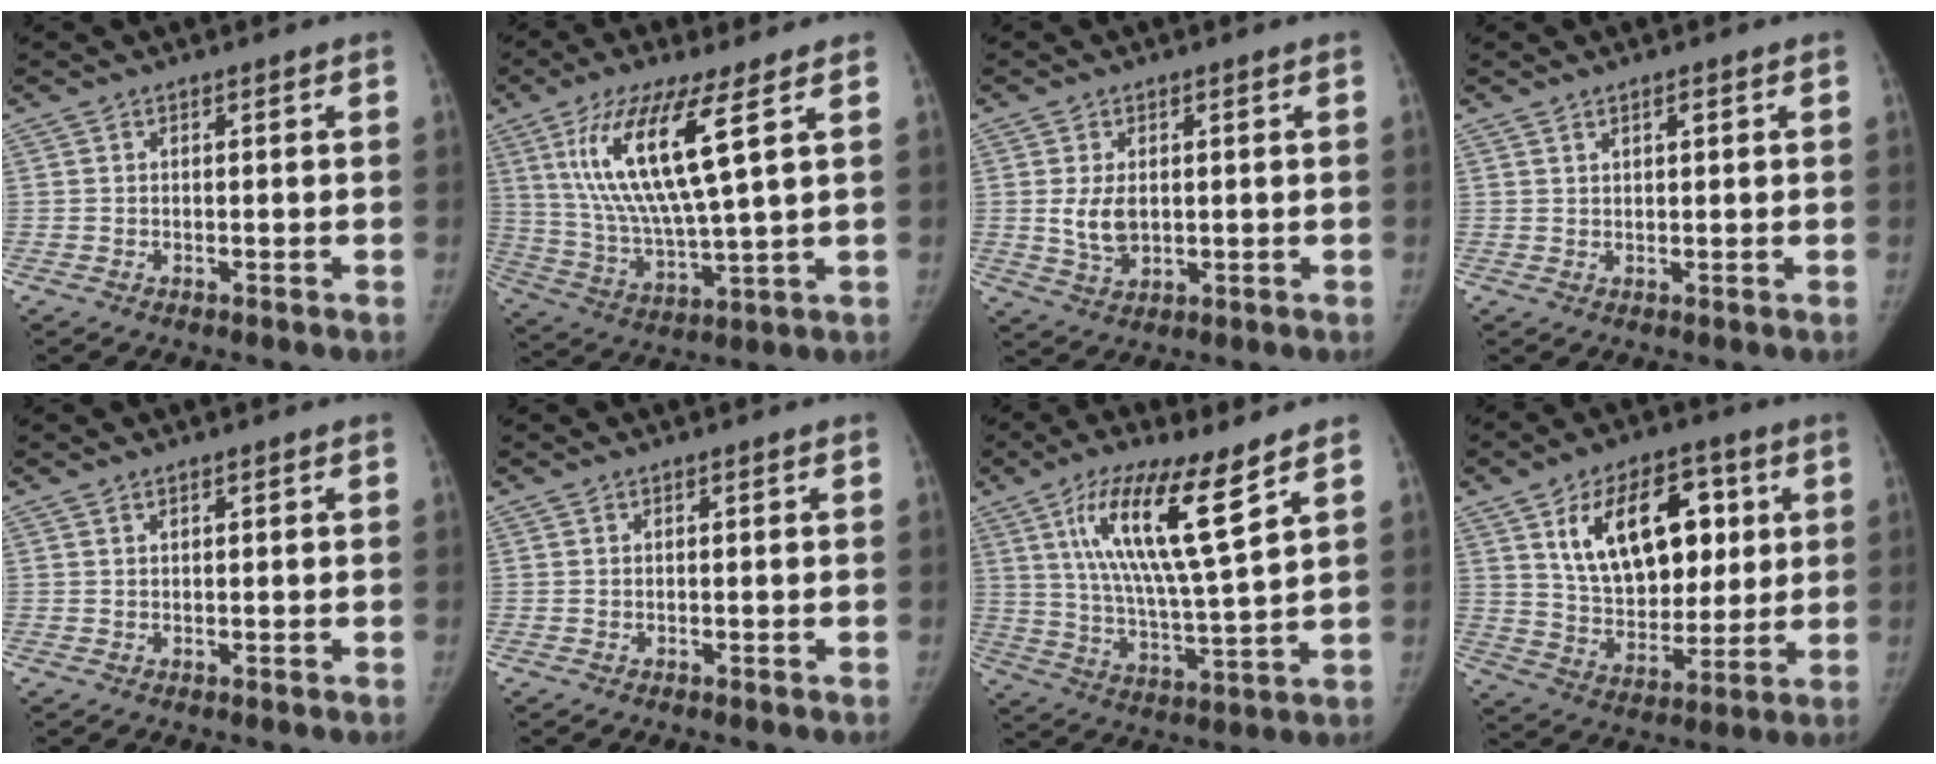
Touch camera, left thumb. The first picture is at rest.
{"total": 16.2, "force": [6.4, 2.8, 14.7], "torque": [-0.306, -0.032, 0.125]}
{"total": 5.4, "force": [0.5, 3.5, 4.2], "torque": [-0.072, -0.009, 0.018]}
{"total": 1.5, "force": [0.9, 0.6, 1.1], "torque": [-0.014, -0.004, 0.015]}
{"total": 0.6, "force": [0.5, 0.1, 0.3], "torque": [-0.004, -0.002, 0.009]}
{"total": 0.0}
{"total": 16.3, "force": [8.4, 2.6, 13.8], "torque": [-0.252, -0.043, 0.155]}
{"total": 19.9, "force": [6.5, 12.2, 14.3], "torque": [-0.178, -0.020, 0.117]}